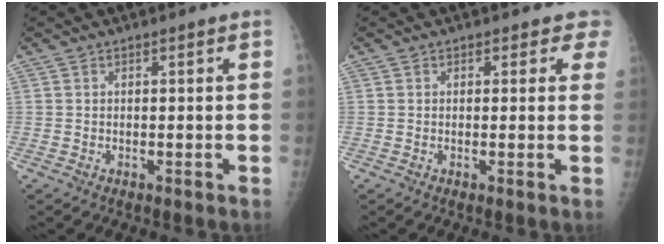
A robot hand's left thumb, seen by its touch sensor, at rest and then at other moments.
{"total": 2.4, "force": [1.8, 1.6, -0.1], "torque": [0.030, -0.008, 0.000]}